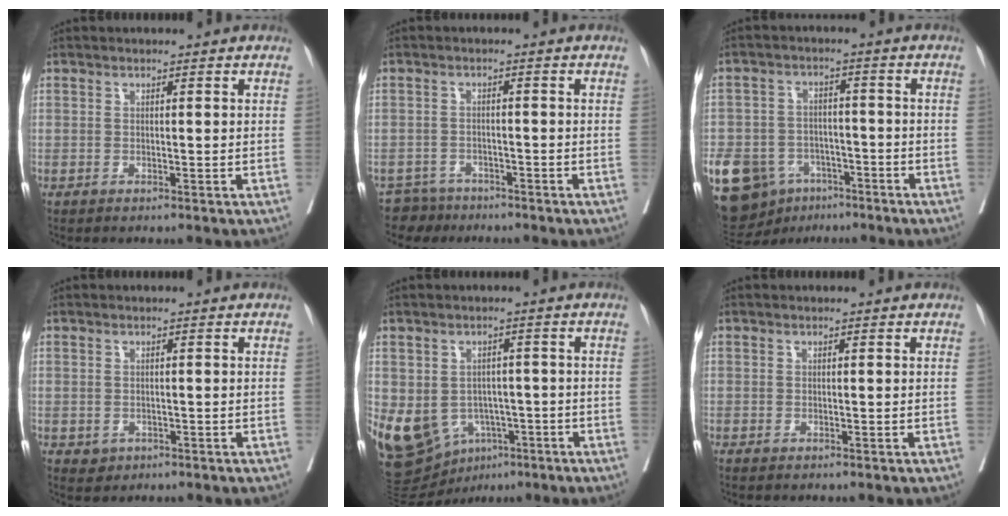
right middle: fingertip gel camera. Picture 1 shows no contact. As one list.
[{"total": 3.9, "force": [-3.4, 1.7, -0.9], "torque": [0.018, 0.000, -0.061]}, {"total": 17.9, "force": [-9.2, 13.0, 8.2], "torque": [-0.204, 0.009, -0.136]}, {"total": 1.9, "force": [-0.9, 1.6, 0.6], "torque": [-0.007, 0.003, -0.006]}, {"total": 13.3, "force": [-5.3, 10.1, 6.8], "torque": [-0.144, 0.012, -0.069]}, {"total": 1.1, "force": [-1.0, 0.0, 0.6], "torque": [-0.004, 0.004, -0.012]}]